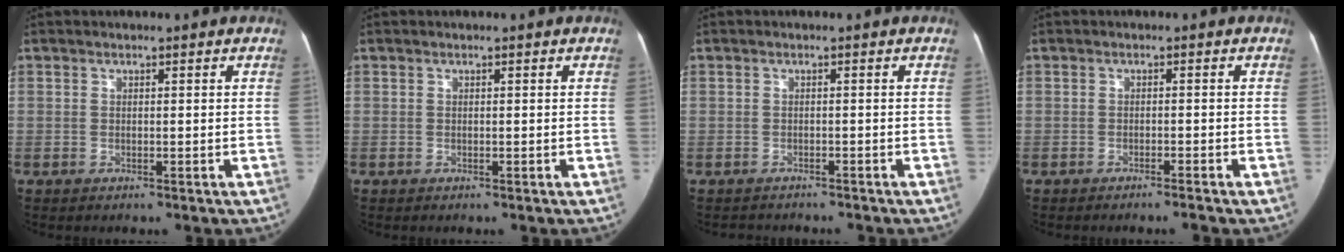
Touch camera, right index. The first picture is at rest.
{"total": 0.0}
{"total": 3.3, "force": [-2.9, 1.6, -0.1], "torque": [0.002, 0.001, -0.041]}
{"total": 1.5, "force": [-1.3, -0.3, 0.5], "torque": [-0.009, 0.002, -0.021]}